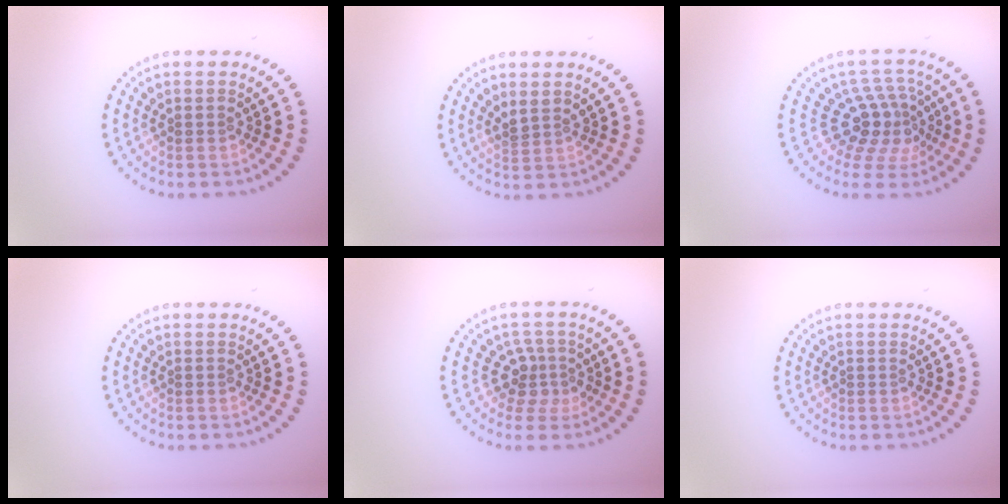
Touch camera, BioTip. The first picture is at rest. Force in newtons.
{"total": 1.3, "press": 1.0, "slide": 0.8}
{"total": 4.2, "press": 3.1, "slide": 2.9}
{"total": 0.0}
{"total": 2.8, "press": 2.0, "slide": 2.0}
{"total": 0.0}